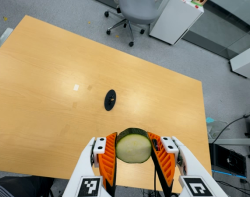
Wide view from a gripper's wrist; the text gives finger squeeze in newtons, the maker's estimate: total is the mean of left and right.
{"total": 12.3, "left": 10.9, "right": 13.7}